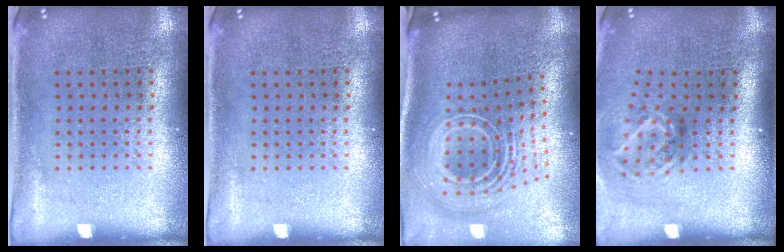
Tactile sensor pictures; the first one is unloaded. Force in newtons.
{"total": 0.0}
{"total": 3.0, "press": 2.0, "slide": 2.3}
{"total": 2.0, "press": 1.3, "slide": 1.5}